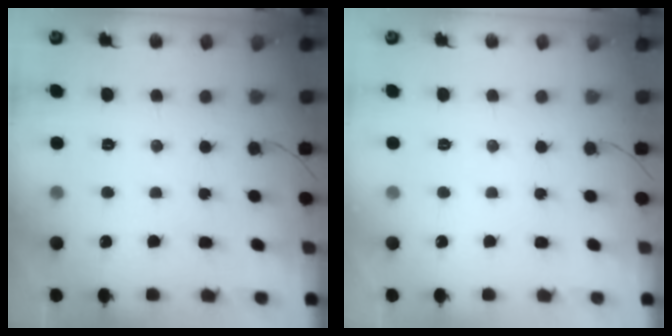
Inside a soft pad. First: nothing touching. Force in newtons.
{"total": 0.0}